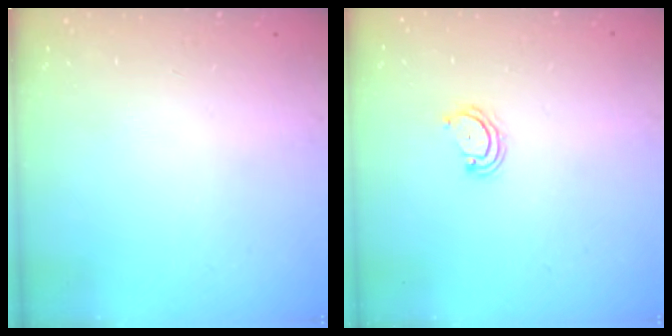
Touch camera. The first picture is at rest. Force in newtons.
{"total": 3.6, "press": 3.6, "slide": 0.3}